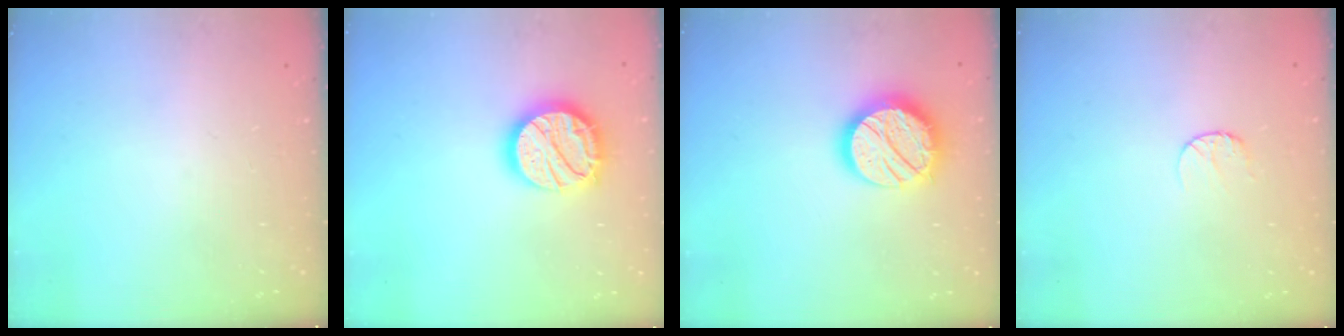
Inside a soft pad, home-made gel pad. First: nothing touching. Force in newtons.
{"total": 18.0, "press": 17.9, "slide": 1.3}
{"total": 16.9, "press": 16.8, "slide": 1.4}
{"total": 5.0, "press": 4.9, "slide": 0.5}